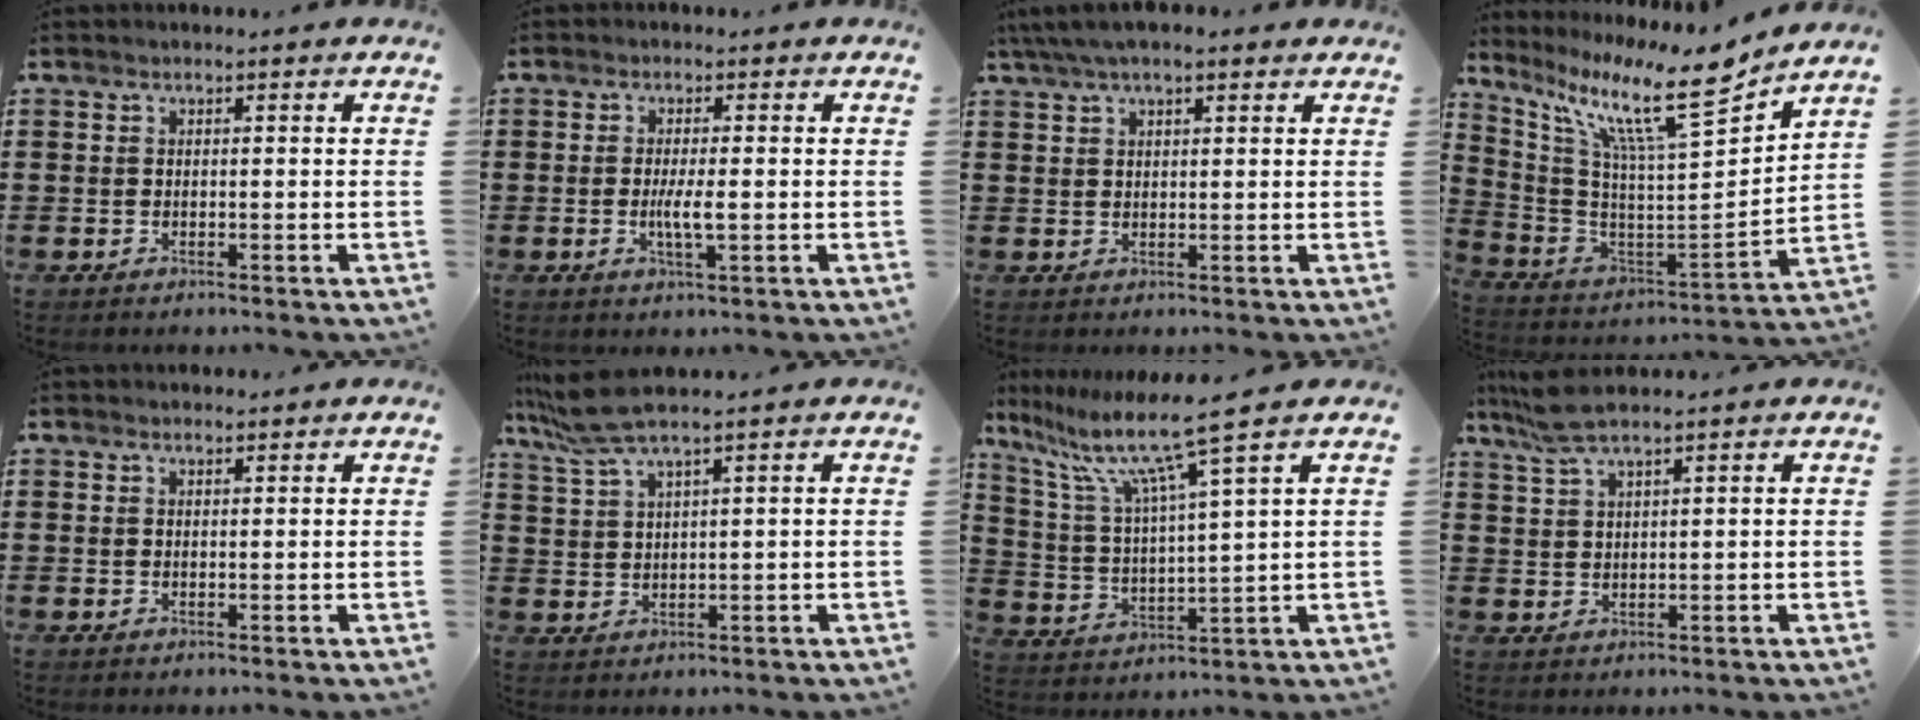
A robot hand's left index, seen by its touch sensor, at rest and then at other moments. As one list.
[{"total": 3.6, "force": [-0.4, 0.6, 3.5], "torque": [-0.068, -0.005, -0.010]}, {"total": 4.5, "force": [3.1, 1.3, 2.9], "torque": [-0.061, 0.005, 0.057]}, {"total": 13.2, "force": [9.5, 1.6, 9.0], "torque": [-0.201, -0.064, 0.149]}, {"total": 0.7, "force": [0.7, 0.1, 0.1], "torque": [-0.004, 0.001, 0.013]}, {"total": 5.5, "force": [4.0, 0.4, 3.8], "torque": [-0.094, -0.002, 0.070]}, {"total": 10.2, "force": [7.6, -0.4, 6.9], "torque": [-0.161, -0.038, 0.121]}, {"total": 4.6, "force": [3.4, 0.4, 3.0], "torque": [-0.066, 0.001, 0.062]}]